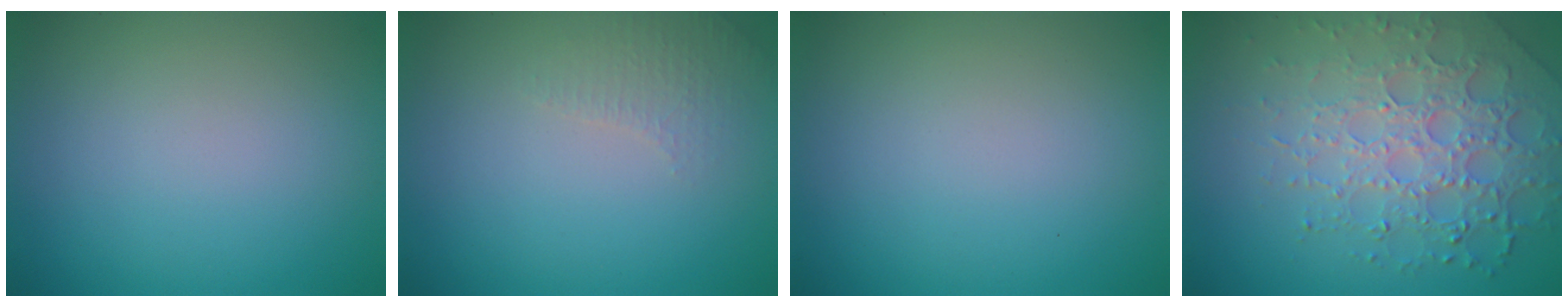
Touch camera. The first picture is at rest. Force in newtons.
{"total": 1.6, "press": 1.6, "slide": 0.4}
{"total": 0.0}
{"total": 6.4, "press": 4.9, "slide": 4.2}